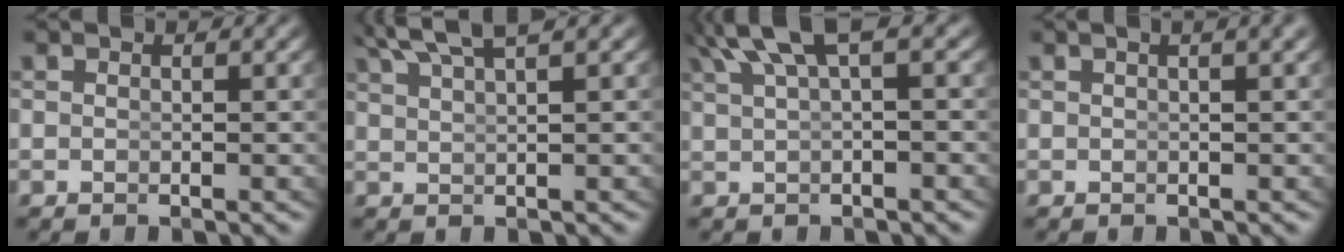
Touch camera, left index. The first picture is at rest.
{"total": 3.6, "force": [3.1, 0.0, 1.9], "torque": [-0.031, 0.005, 0.058]}
{"total": 4.4, "force": [2.6, 0.9, 3.4], "torque": [-0.057, 0.012, 0.047]}
{"total": 2.3, "force": [1.1, 0.1, 2.1], "torque": [-0.013, 0.017, 0.011]}